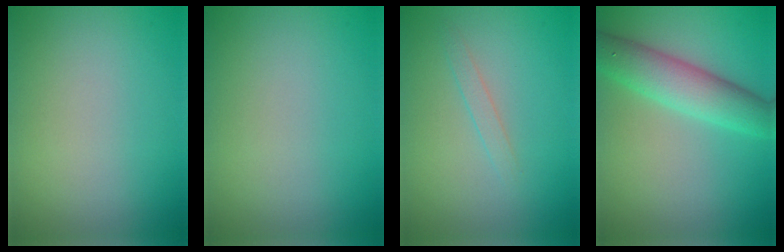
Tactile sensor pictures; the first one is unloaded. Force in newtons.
{"total": 0.0}
{"total": 1.0, "press": 1.0, "slide": 0.0}
{"total": 5.3, "press": 5.3, "slide": 0.1}